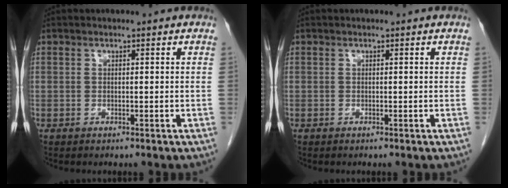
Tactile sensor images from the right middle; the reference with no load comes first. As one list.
[{"total": 0.0}]